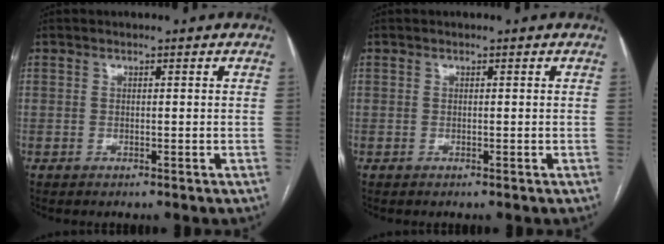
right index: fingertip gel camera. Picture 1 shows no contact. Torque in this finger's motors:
{"motor_torque": [0.04, 0.04, 0.00, 0.01]}